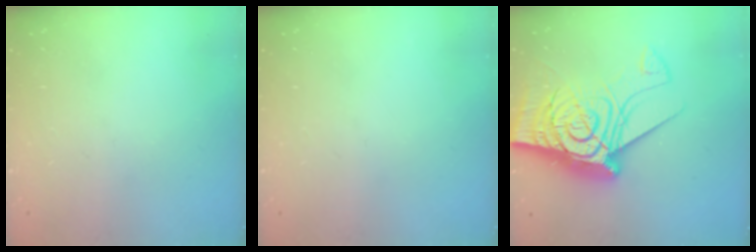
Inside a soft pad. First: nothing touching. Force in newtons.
{"total": 0.0}
{"total": 21.5, "press": 21.3, "slide": 2.7}